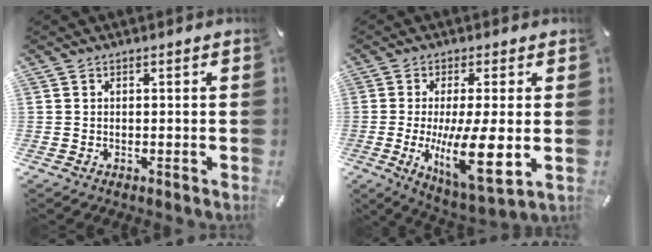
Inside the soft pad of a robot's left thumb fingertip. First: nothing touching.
{"total": 15.1, "force": [-1.3, 4.3, 14.4], "torque": [-0.267, -0.024, -0.014]}